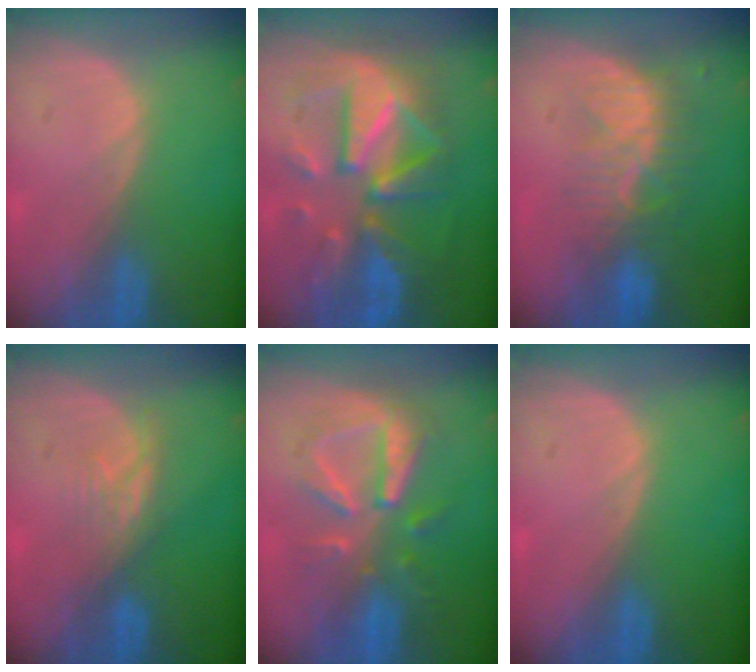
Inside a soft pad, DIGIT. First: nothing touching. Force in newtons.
{"total": 12.2, "press": 12.1, "slide": 1.1}
{"total": 8.1, "press": 7.4, "slide": 3.5}
{"total": 3.8, "press": 3.7, "slide": 0.5}
{"total": 8.3, "press": 8.2, "slide": 0.8}
{"total": 0.0}